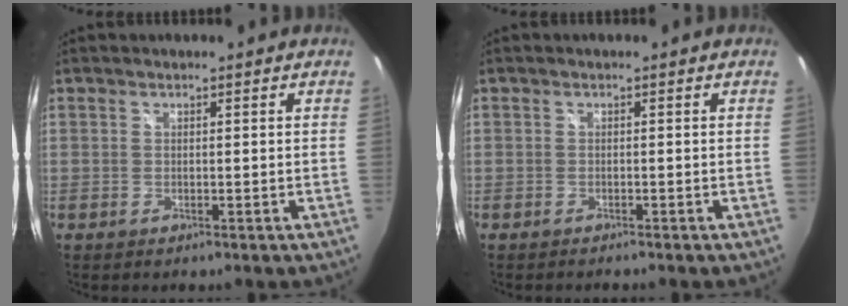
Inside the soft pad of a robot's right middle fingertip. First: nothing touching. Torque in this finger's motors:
{"motor_torque": [-0.09, -0.07, 0.03, 0.00]}